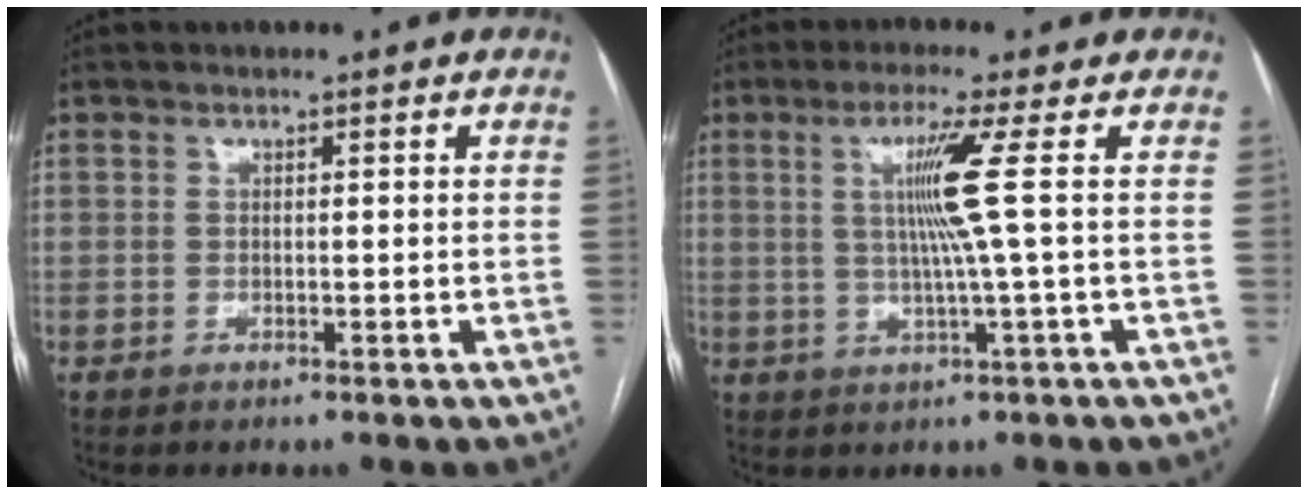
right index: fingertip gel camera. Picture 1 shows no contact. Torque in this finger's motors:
{"motor_torque": [0.70, 0.20, 0.50, 0.15]}